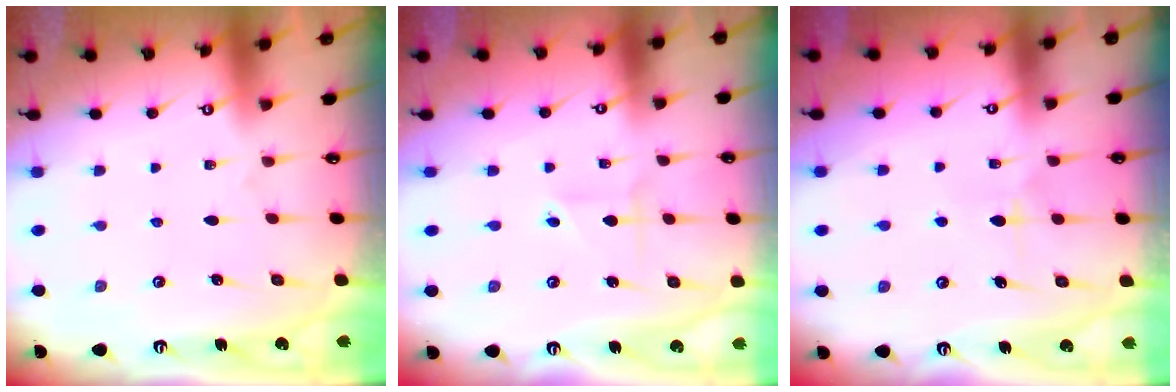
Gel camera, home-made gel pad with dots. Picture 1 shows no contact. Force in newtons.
{"total": 1.9, "press": 1.8, "slide": 0.5}
{"total": 6.0, "press": 6.0, "slide": 0.3}